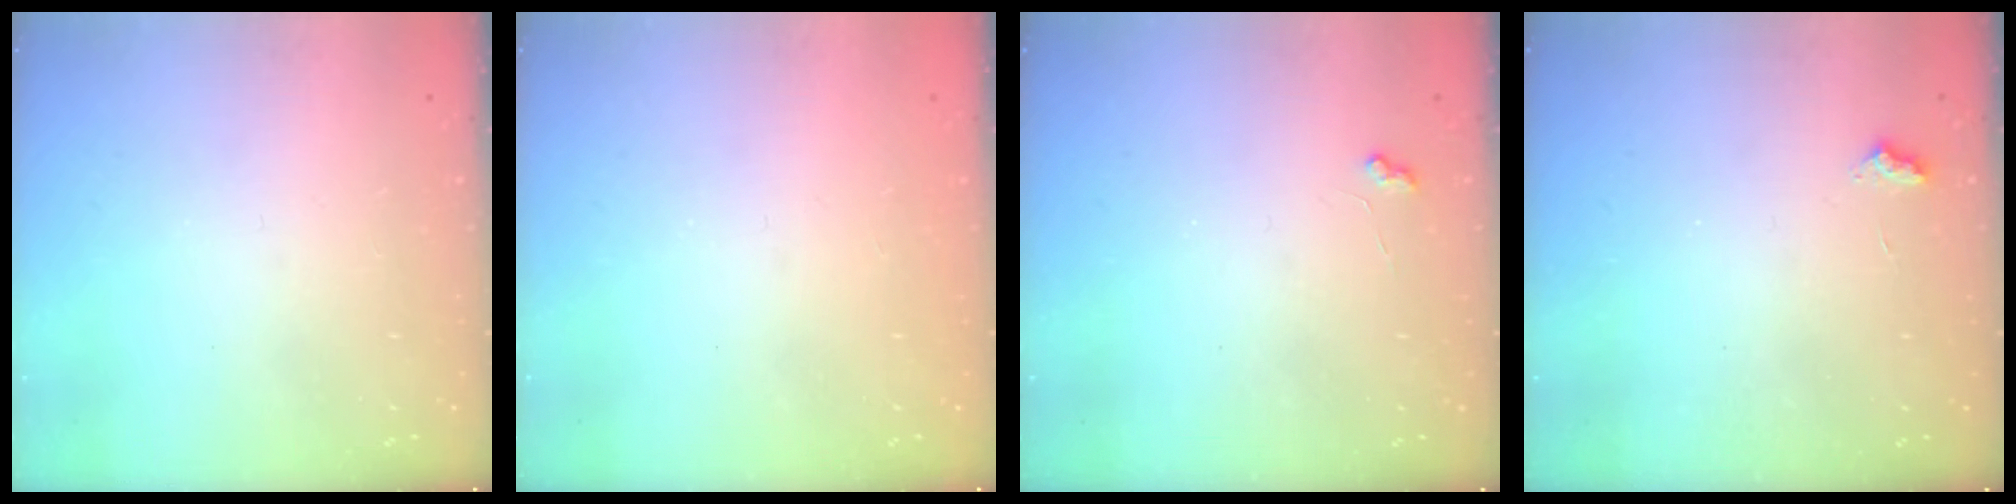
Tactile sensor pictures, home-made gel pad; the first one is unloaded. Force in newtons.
{"total": 1.0, "press": 0.9, "slide": 0.4}
{"total": 4.3, "press": 4.3, "slide": 0.6}
{"total": 2.7, "press": 2.7, "slide": 0.4}